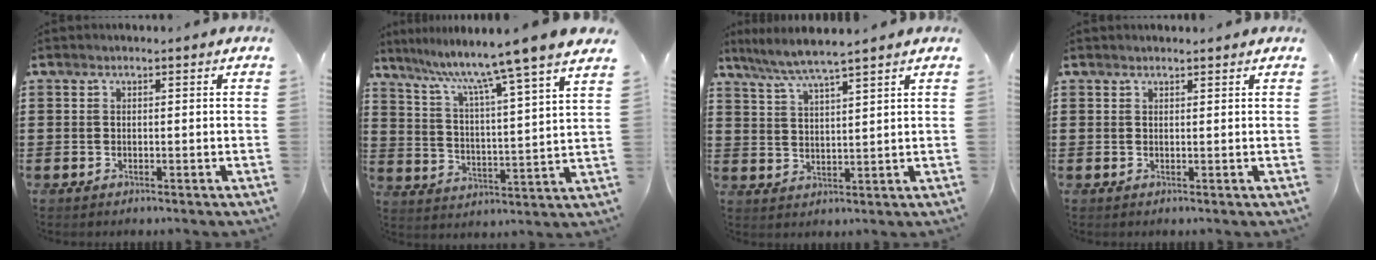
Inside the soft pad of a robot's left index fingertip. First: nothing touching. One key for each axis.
{"total": 9.1, "fx": 7.6, "fy": -2.0, "fz": 4.6, "tx": -0.110, "ty": -0.061, "tz": 0.113}
{"total": 5.1, "fx": 4.5, "fy": -0.6, "fz": 2.4, "tx": -0.060, "ty": -0.021, "tz": 0.077}
{"total": 0.8, "fx": 0.8, "fy": 0.0, "fz": 0.1, "tx": -0.003, "ty": 0.000, "tz": 0.015}